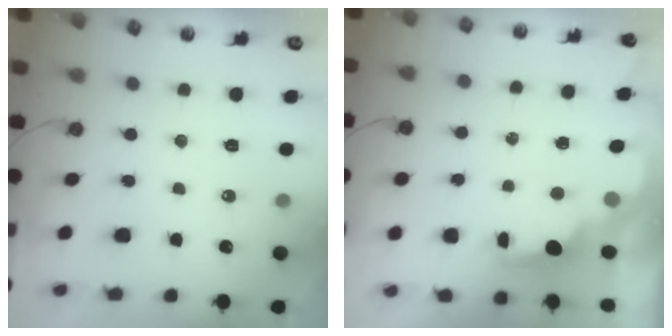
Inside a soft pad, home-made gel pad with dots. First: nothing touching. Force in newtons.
{"total": 1.9, "press": 1.8, "slide": 0.8}